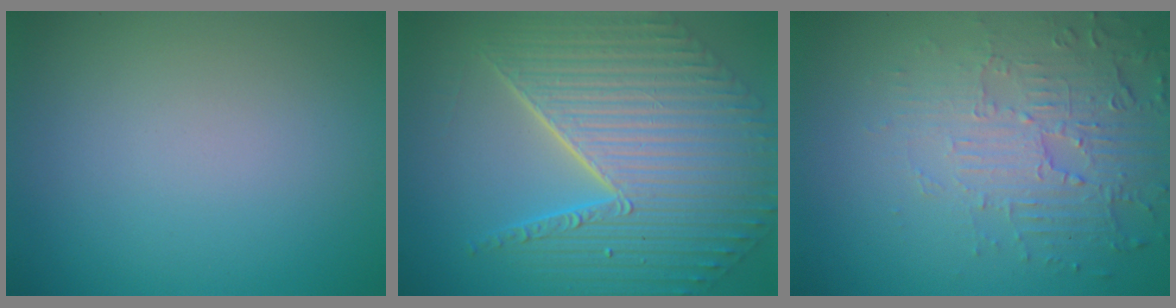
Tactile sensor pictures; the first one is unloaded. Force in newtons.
{"total": 10.5, "press": 7.2, "slide": 7.6}
{"total": 5.9, "press": 3.8, "slide": 4.5}